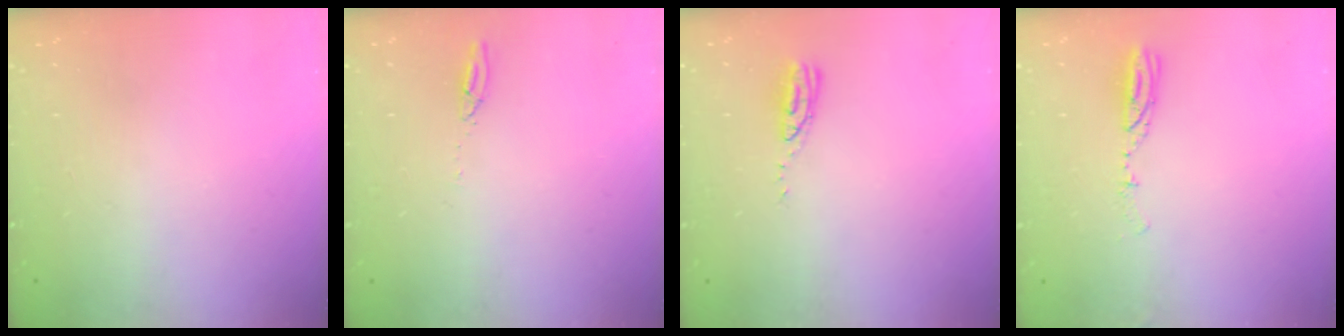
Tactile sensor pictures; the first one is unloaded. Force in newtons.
{"total": 2.7, "press": 2.7, "slide": 0.2}
{"total": 6.5, "press": 6.5, "slide": 0.5}
{"total": 4.8, "press": 4.7, "slide": 1.0}